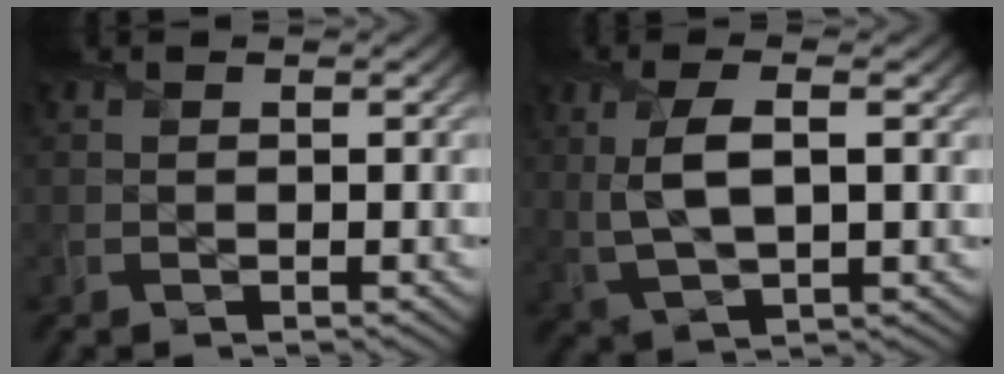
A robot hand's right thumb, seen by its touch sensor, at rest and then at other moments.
{"total": 6.6, "force": [1.1, 2.5, 6.0], "torque": [-0.134, 0.001, 0.021]}